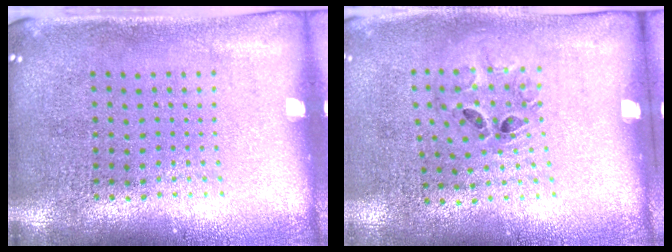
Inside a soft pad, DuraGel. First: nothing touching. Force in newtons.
{"total": 1.3, "press": 0.7, "slide": 1.1}